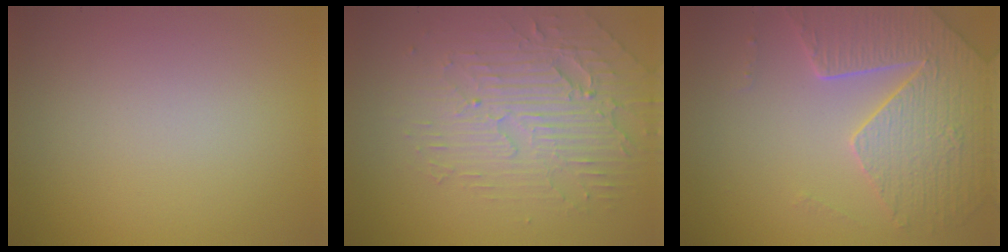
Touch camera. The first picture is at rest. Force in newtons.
{"total": 4.4, "press": 3.9, "slide": 2.2}
{"total": 5.7, "press": 4.8, "slide": 2.9}